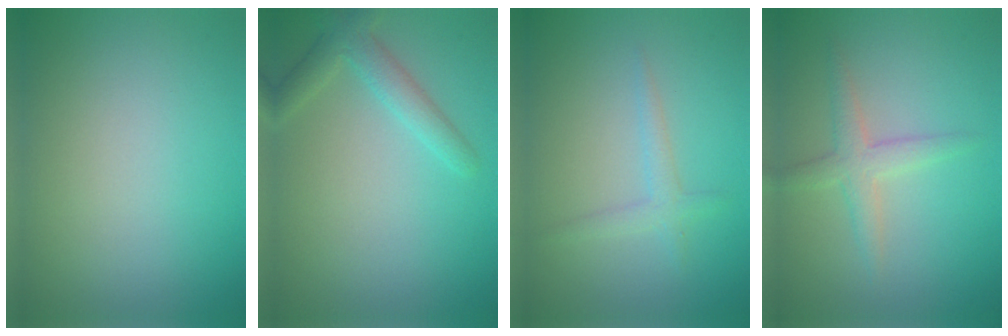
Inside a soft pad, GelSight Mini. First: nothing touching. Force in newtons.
{"total": 2.8, "press": 2.8, "slide": 0.0}
{"total": 1.5, "press": 1.5, "slide": 0.1}
{"total": 2.5, "press": 2.5, "slide": 0.1}